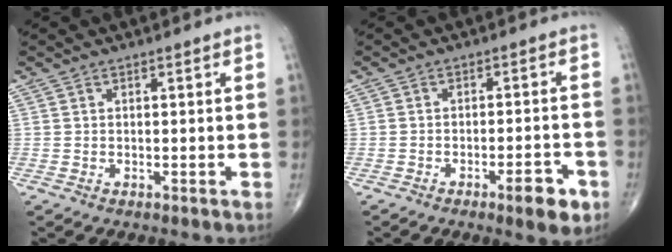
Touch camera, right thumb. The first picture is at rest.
{"total": 6.2, "force": [-3.3, 1.7, 5.0], "torque": [-0.061, 0.013, -0.044]}